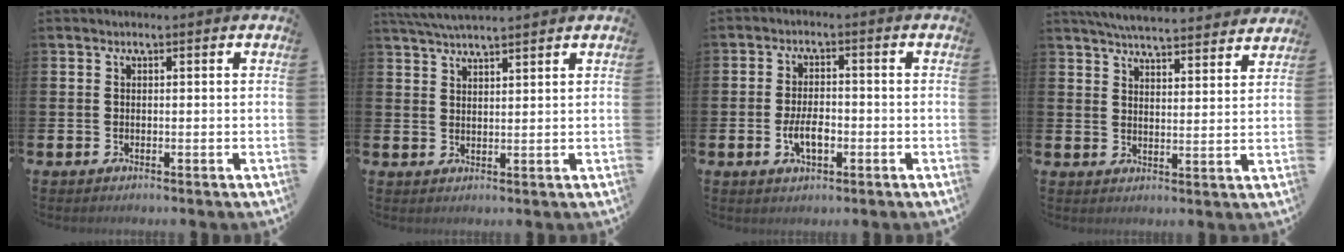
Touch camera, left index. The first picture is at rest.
{"total": 4.1, "force": [3.9, -0.1, 1.1], "torque": [-0.035, -0.008, 0.073]}
{"total": 4.1, "force": [-1.1, 2.1, 3.4], "torque": [-0.047, 0.002, -0.022]}
{"total": 6.0, "force": [5.9, 0.3, 1.0], "torque": [-0.031, -0.035, 0.104]}